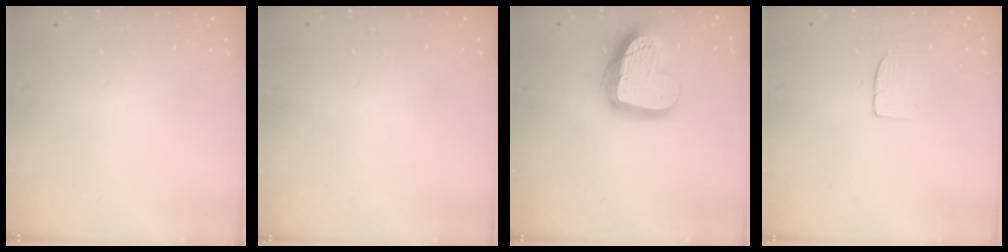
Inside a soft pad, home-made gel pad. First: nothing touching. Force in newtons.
{"total": 0.0}
{"total": 18.8, "press": 18.7, "slide": 1.9}
{"total": 3.7, "press": 3.7, "slide": 0.2}